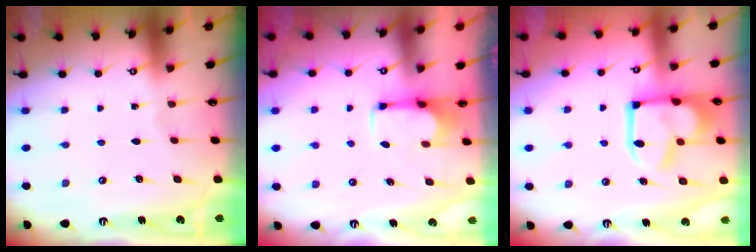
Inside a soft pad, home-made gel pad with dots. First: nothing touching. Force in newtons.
{"total": 2.6, "press": 2.4, "slide": 0.9}
{"total": 14.6, "press": 14.6, "slide": 1.1}